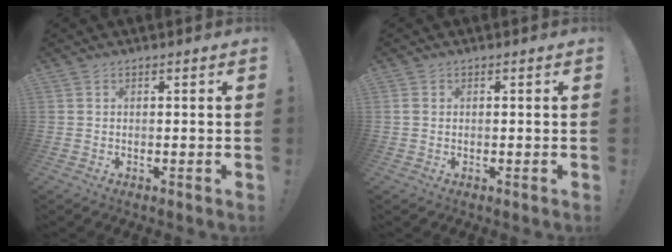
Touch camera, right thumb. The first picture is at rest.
{"total": 1.1, "force": [0.1, 0.8, 0.7], "torque": [-0.013, 0.003, 0.003]}